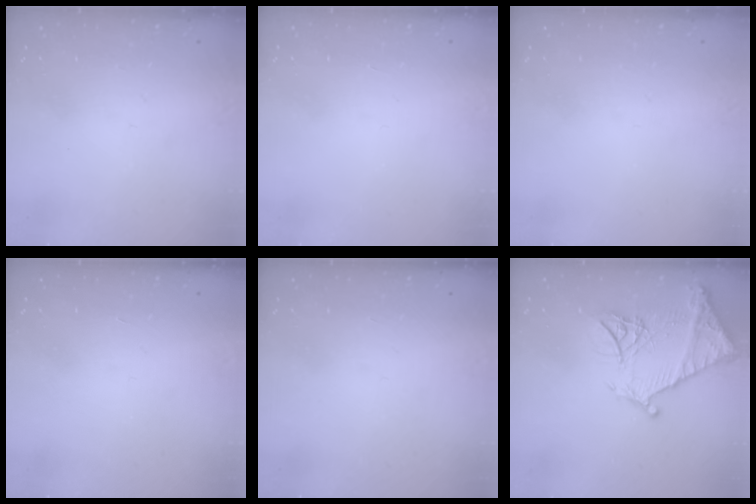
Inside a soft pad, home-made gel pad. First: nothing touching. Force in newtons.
{"total": 1.7, "press": 1.7, "slide": 0.1}
{"total": 0.0}
{"total": 1.7, "press": 1.7, "slide": 0.1}
{"total": 1.5, "press": 1.5, "slide": 0.1}
{"total": 17.2, "press": 17.1, "slide": 1.7}